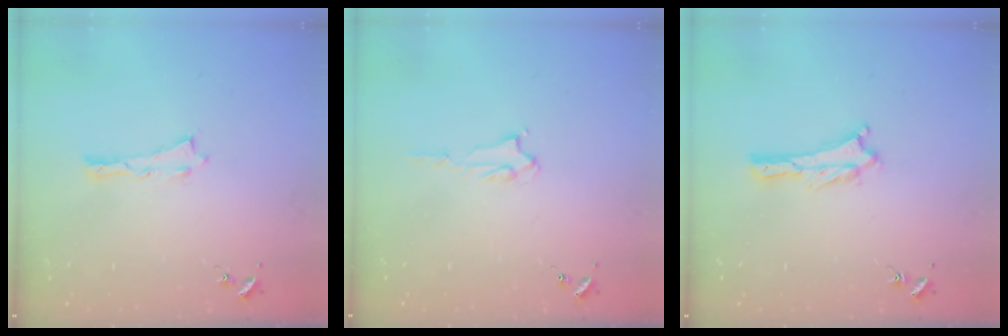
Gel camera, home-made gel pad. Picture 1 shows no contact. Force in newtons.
{"total": 2.2, "press": 2.2, "slide": 0.4}
{"total": 0.0}